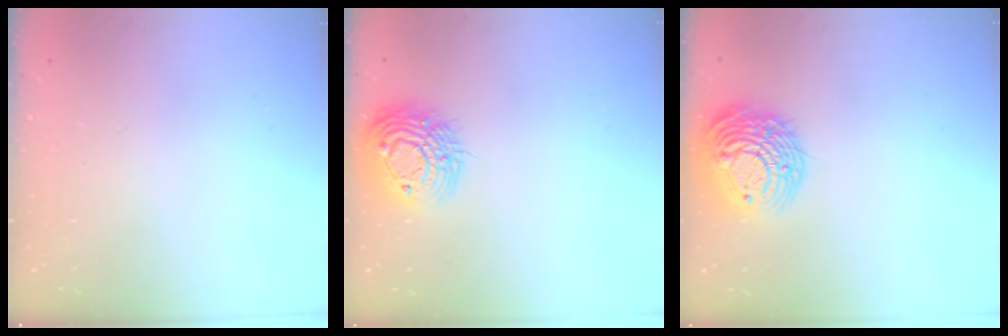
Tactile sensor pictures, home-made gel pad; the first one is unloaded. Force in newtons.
{"total": 15.1, "press": 15.0, "slide": 1.4}
{"total": 16.0, "press": 15.8, "slide": 2.3}